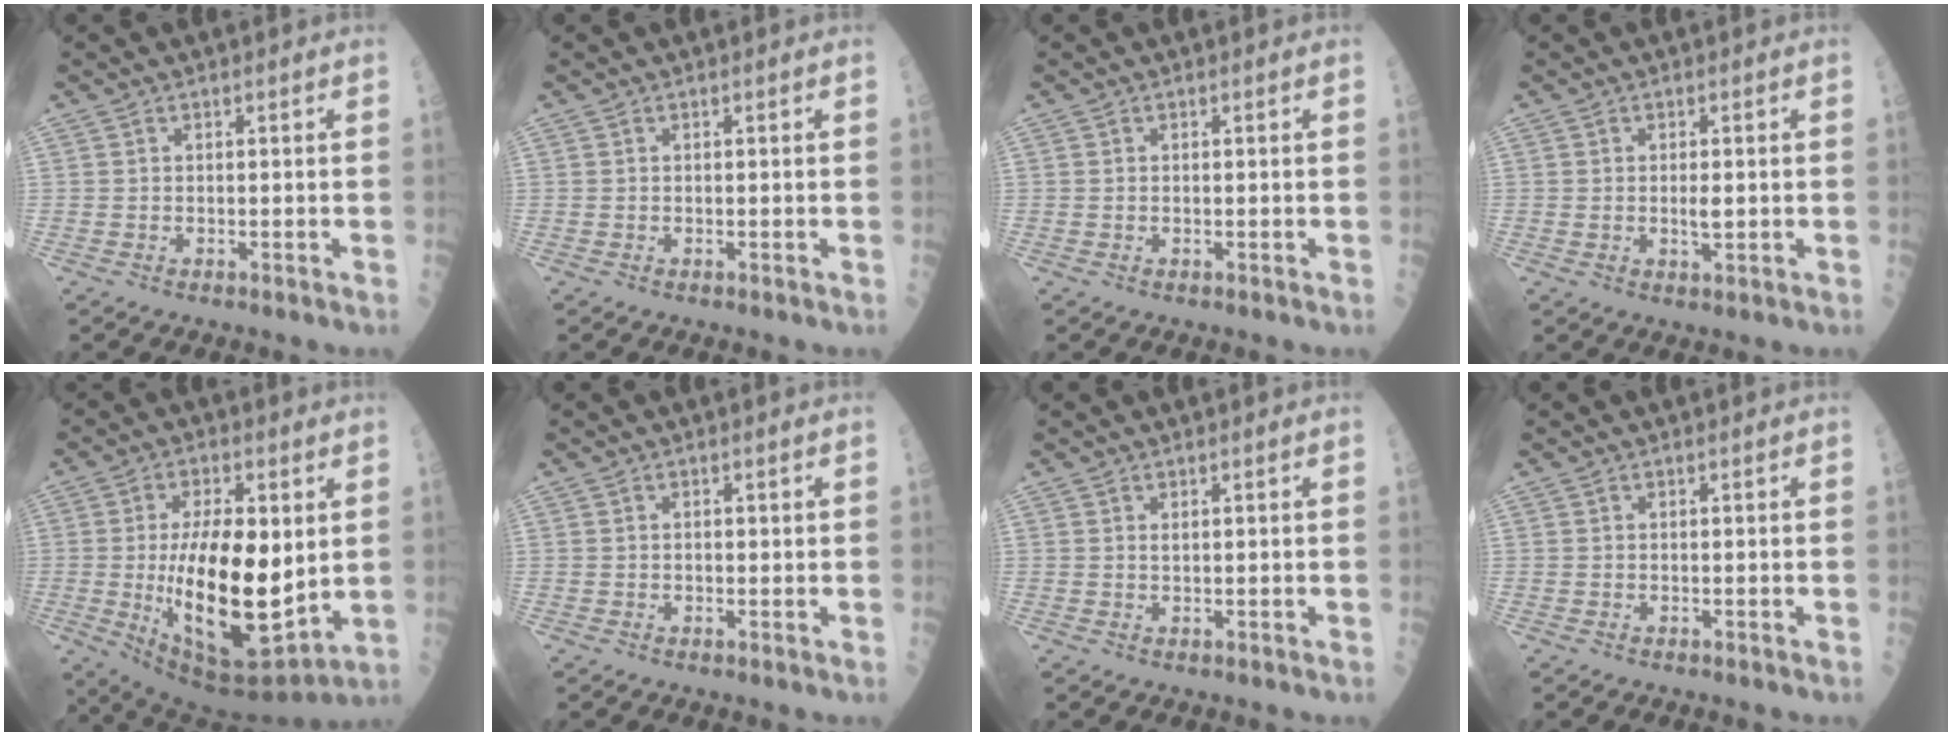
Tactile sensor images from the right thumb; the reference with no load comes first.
{"total": 0.0}
{"total": 0.0}
{"total": 2.5, "force": [0.2, 1.1, 2.3], "torque": [-0.034, -0.004, 0.002]}
{"total": 22.1, "force": [-0.1, 9.0, 20.2], "torque": [-0.345, -0.030, 0.014]}
{"total": 0.6, "force": [0.2, 0.4, 0.4], "torque": [-0.005, -0.001, 0.003]}
{"total": 0.5, "force": [0.3, 0.2, 0.4], "torque": [-0.006, -0.002, 0.006]}
{"total": 0.0}